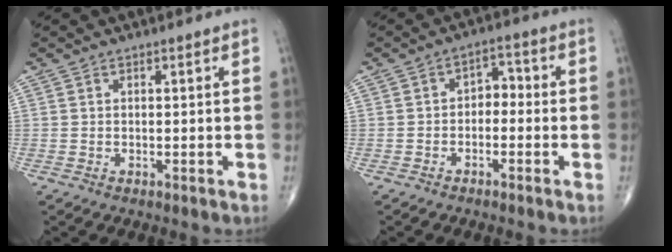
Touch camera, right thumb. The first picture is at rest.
{"total": 3.9, "force": [-1.1, 2.7, 2.6], "torque": [-0.022, 0.028, -0.029]}